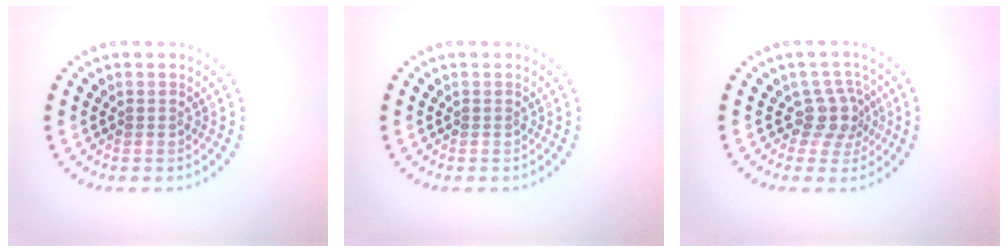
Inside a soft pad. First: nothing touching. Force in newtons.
{"total": 0.0}
{"total": 2.7, "press": 2.0, "slide": 1.8}